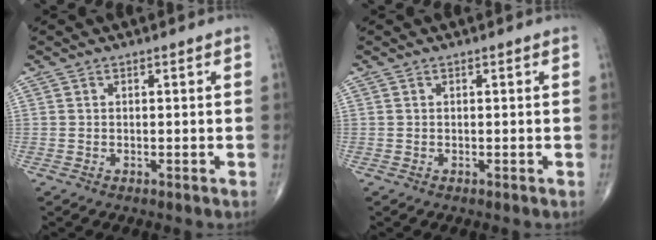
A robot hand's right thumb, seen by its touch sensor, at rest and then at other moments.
{"total": 0.0}